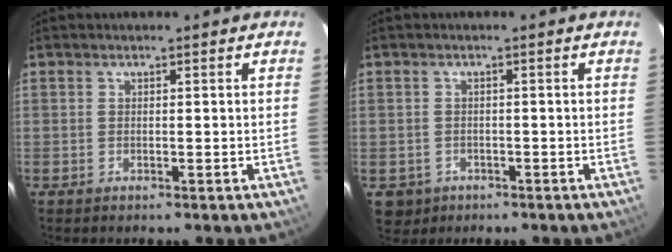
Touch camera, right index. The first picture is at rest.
{"total": 3.9, "force": [-1.2, 3.7, 0.8], "torque": [-0.022, 0.004, -0.010]}